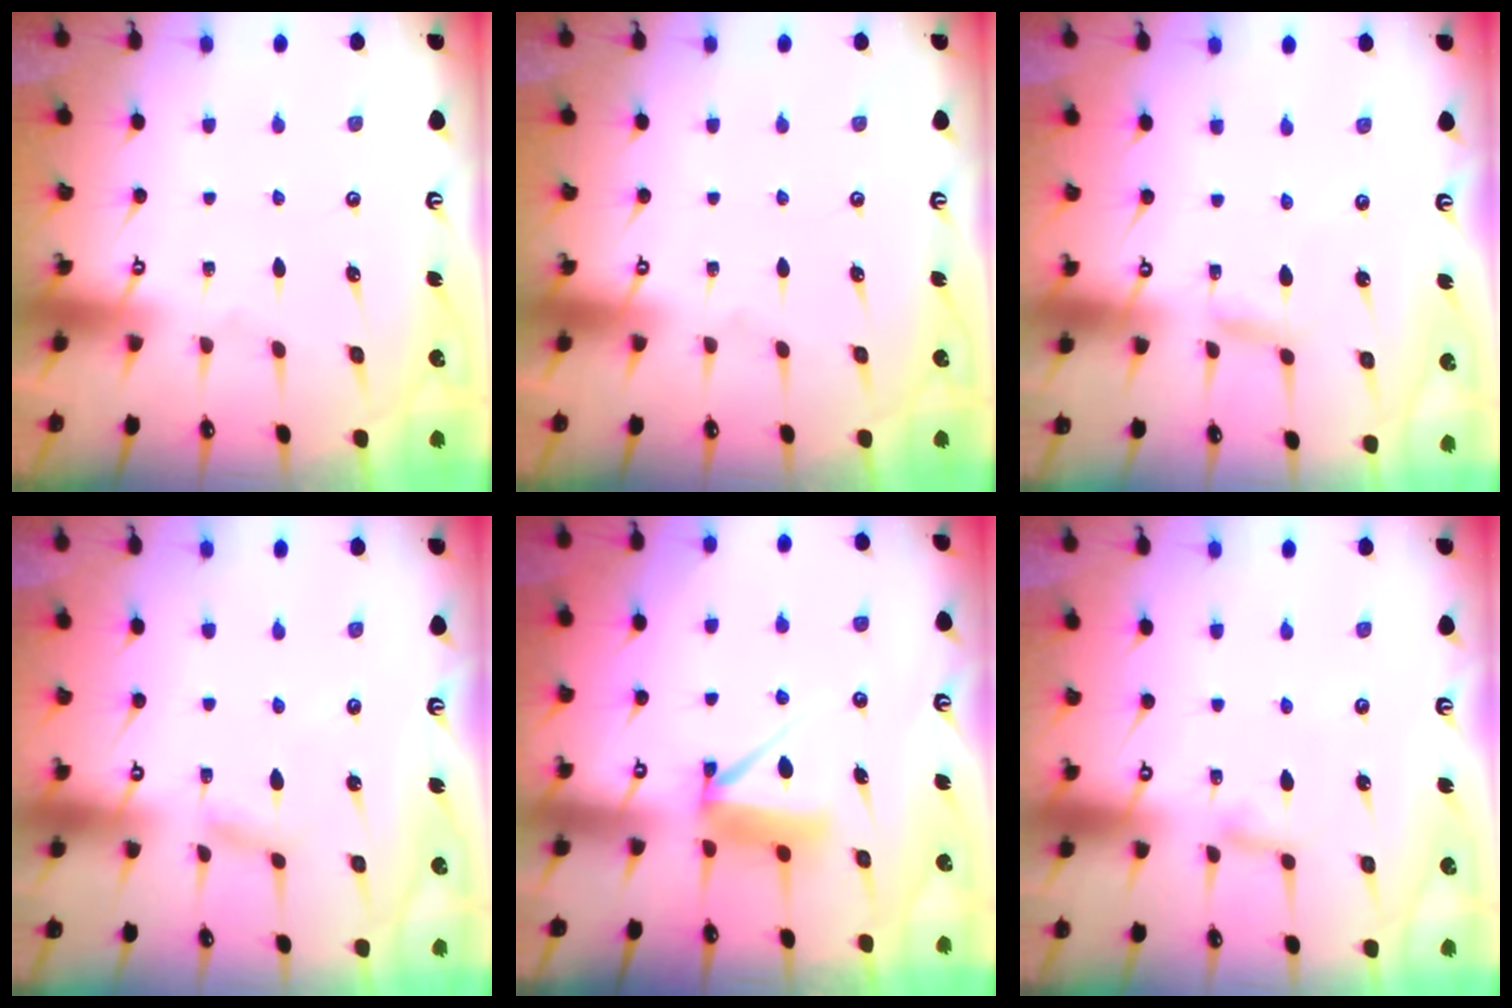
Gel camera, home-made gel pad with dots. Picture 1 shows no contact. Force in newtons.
{"total": 0.0}
{"total": 2.7, "press": 2.7, "slide": 0.2}
{"total": 3.3, "press": 3.3, "slide": 0.3}
{"total": 7.4, "press": 7.4, "slide": 0.4}
{"total": 3.4, "press": 3.4, "slide": 0.3}